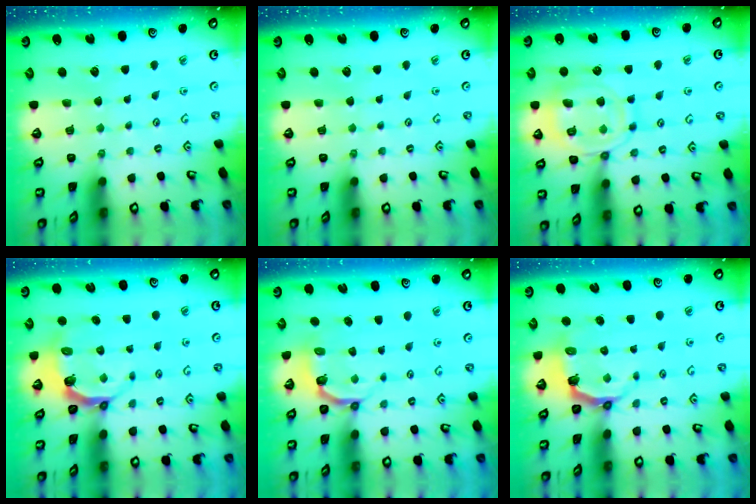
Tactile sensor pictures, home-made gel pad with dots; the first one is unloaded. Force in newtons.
{"total": 0.0}
{"total": 13.3, "press": 13.3, "slide": 1.3}
{"total": 5.0, "press": 4.0, "slide": 3.0}
{"total": 4.1, "press": 2.4, "slide": 3.3}
{"total": 4.2, "press": 2.7, "slide": 3.2}